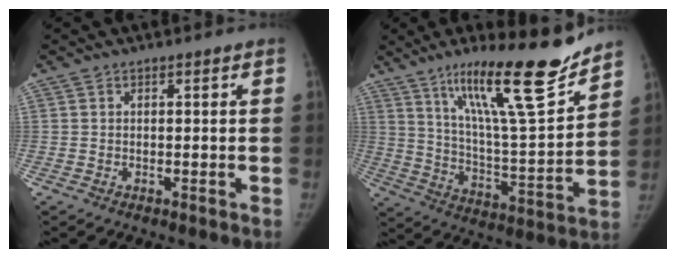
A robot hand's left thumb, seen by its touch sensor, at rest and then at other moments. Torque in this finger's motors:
{"motor_torque": [0.24, 0.17, 1.43, -1.34, 0.10]}